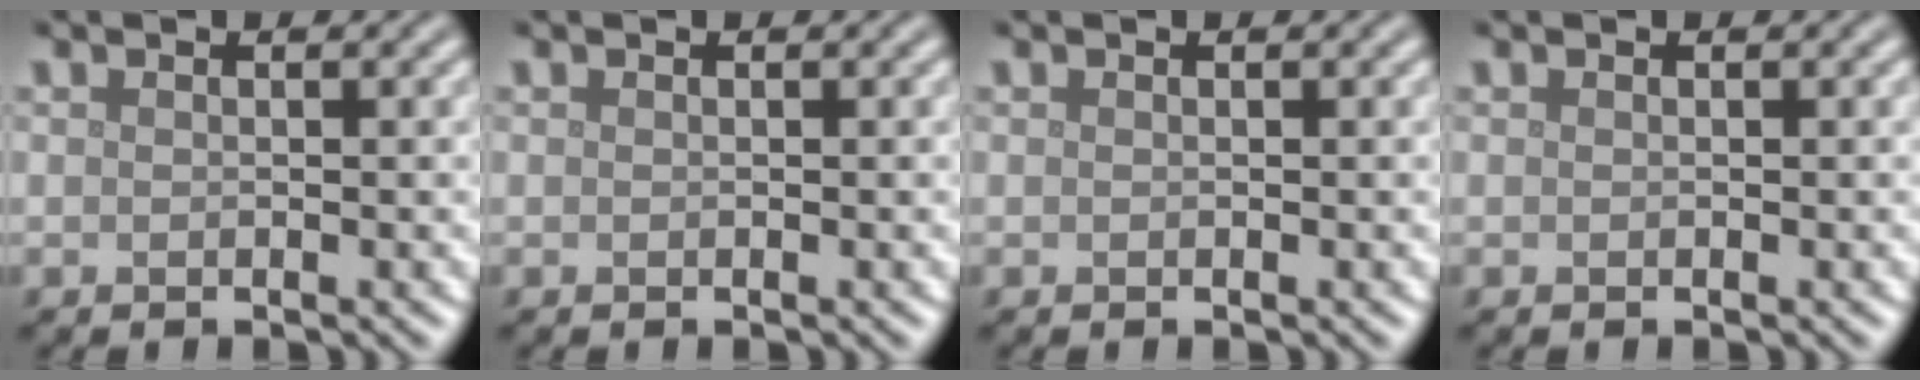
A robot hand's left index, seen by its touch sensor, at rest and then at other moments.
{"total": 0.0}
{"total": 0.0}
{"total": 0.0}